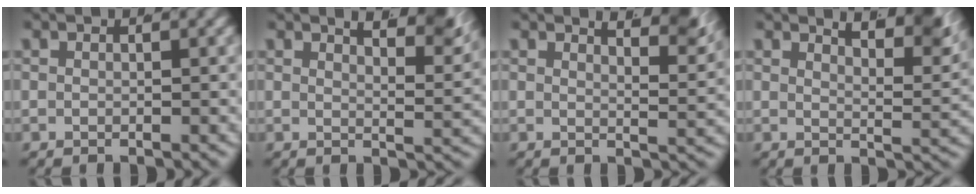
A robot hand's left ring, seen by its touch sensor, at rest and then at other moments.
{"total": 5.9, "force": [3.9, 1.2, 4.2], "torque": [-0.041, -0.007, 0.063]}
{"total": 5.2, "force": [3.7, 0.9, 3.6], "torque": [-0.037, -0.010, 0.059]}
{"total": 5.6, "force": [3.6, 0.9, 4.2], "torque": [-0.043, -0.011, 0.063]}